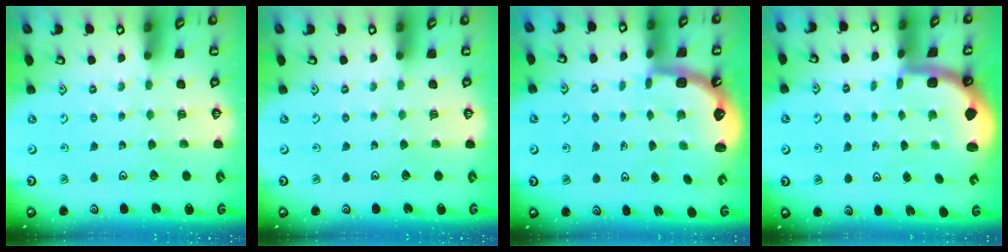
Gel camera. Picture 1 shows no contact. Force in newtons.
{"total": 0.0}
{"total": 2.3, "press": 2.0, "slide": 1.2}
{"total": 1.5, "press": 1.5, "slide": 0.3}